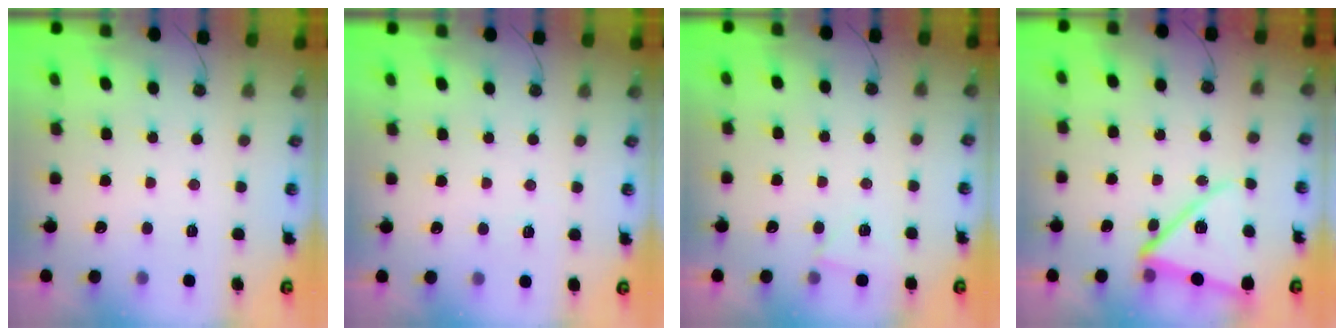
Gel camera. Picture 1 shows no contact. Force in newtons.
{"total": 2.5, "press": 1.8, "slide": 1.7}
{"total": 3.3, "press": 3.3, "slide": 0.5}
{"total": 13.0, "press": 12.9, "slide": 1.5}